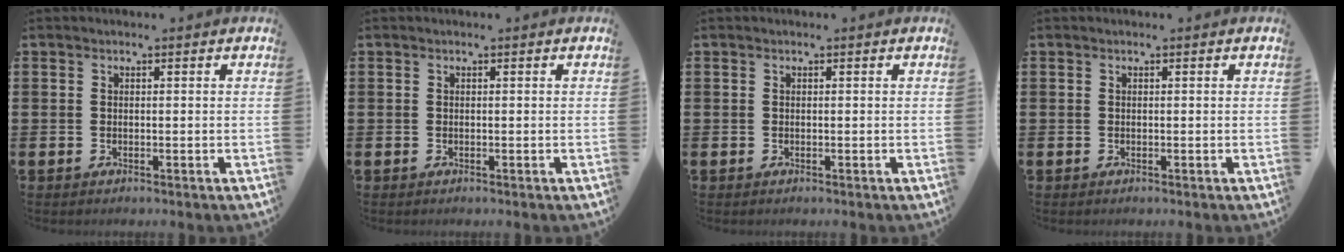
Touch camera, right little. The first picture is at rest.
{"total": 0.0}
{"total": 0.0}
{"total": 0.0}